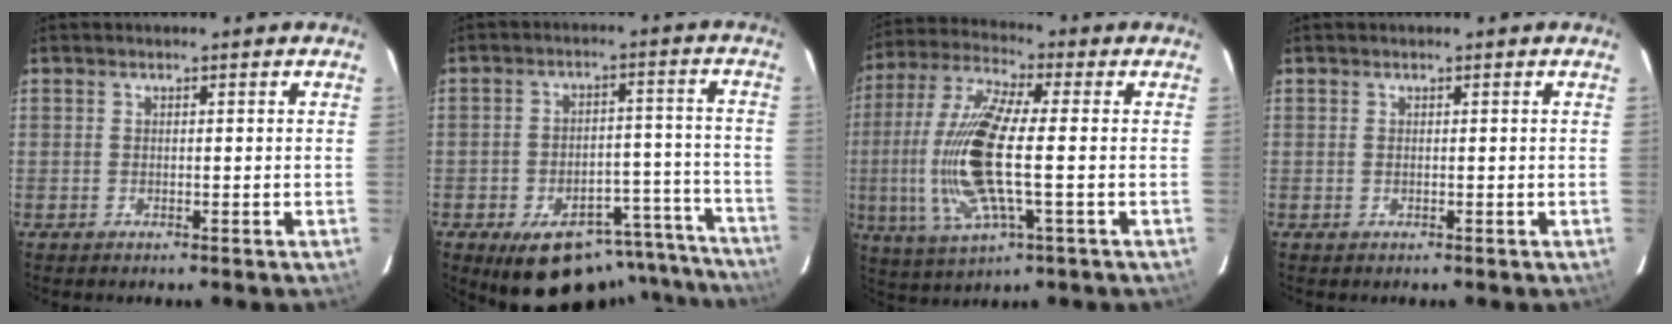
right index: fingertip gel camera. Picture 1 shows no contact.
{"total": 20.8, "force": [-16.5, 8.9, 8.8], "torque": [-0.125, 0.038, -0.189]}
{"total": 17.6, "force": [-1.6, 4.5, 16.9], "torque": [-0.352, -0.004, -0.031]}
{"total": 0.0}